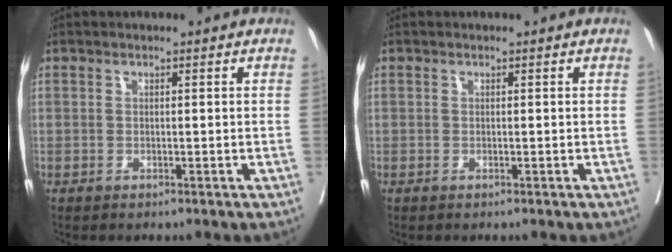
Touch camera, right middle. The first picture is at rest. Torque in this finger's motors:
{"motor_torque": [0.03, -0.02, 0.00, 0.00]}